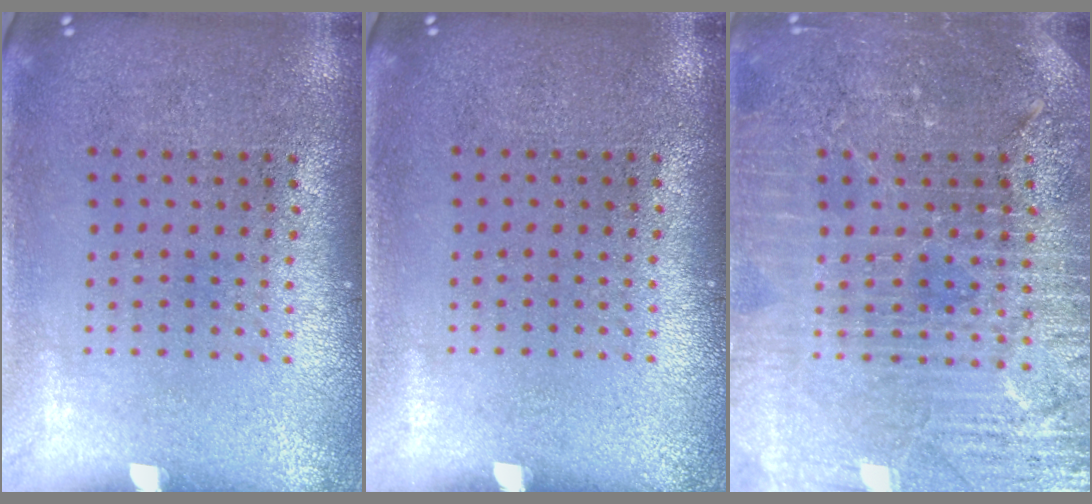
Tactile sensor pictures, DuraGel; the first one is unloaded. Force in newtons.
{"total": 0.0}
{"total": 4.3, "press": 4.0, "slide": 1.4}